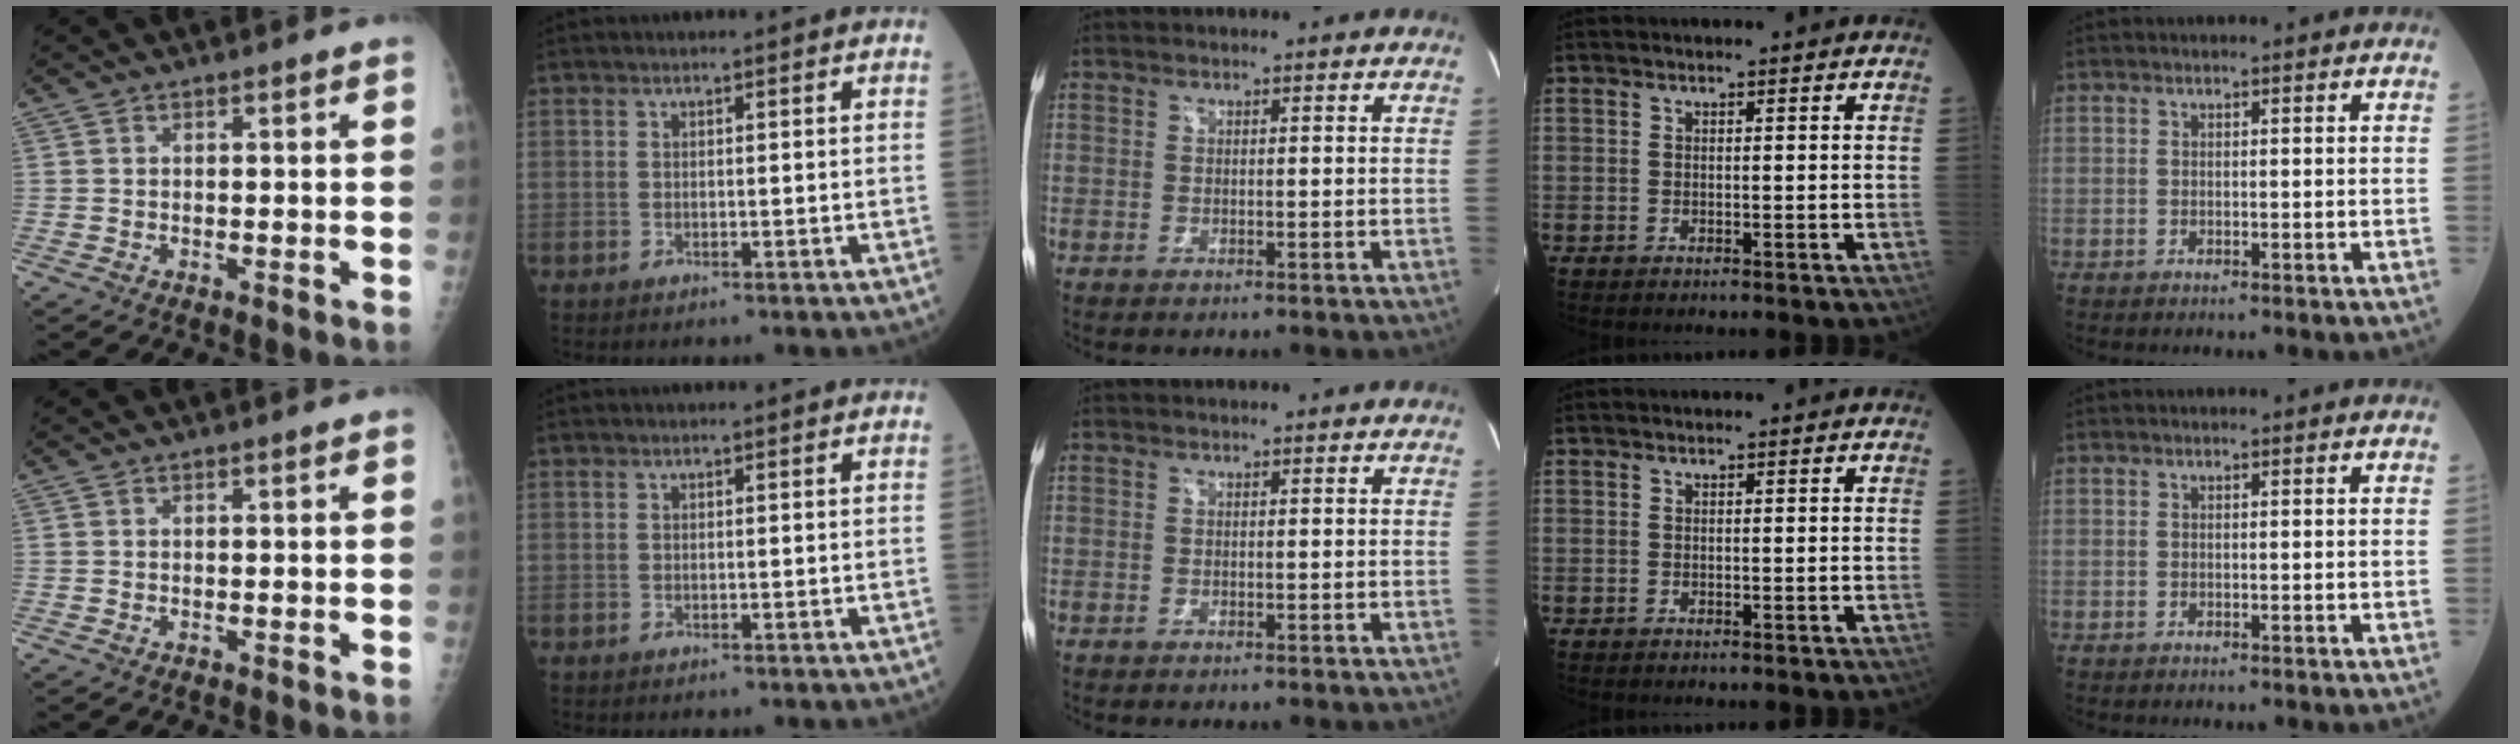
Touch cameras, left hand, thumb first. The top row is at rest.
{}